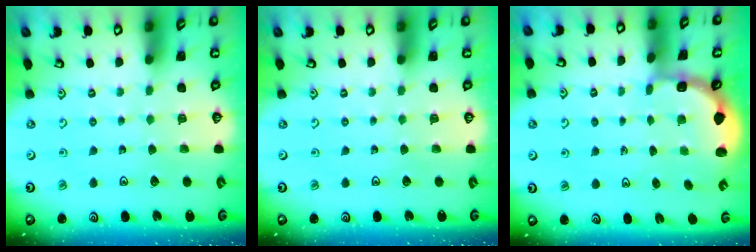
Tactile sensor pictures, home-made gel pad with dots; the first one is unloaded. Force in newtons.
{"total": 0.0}
{"total": 1.8, "press": 1.4, "slide": 1.1}